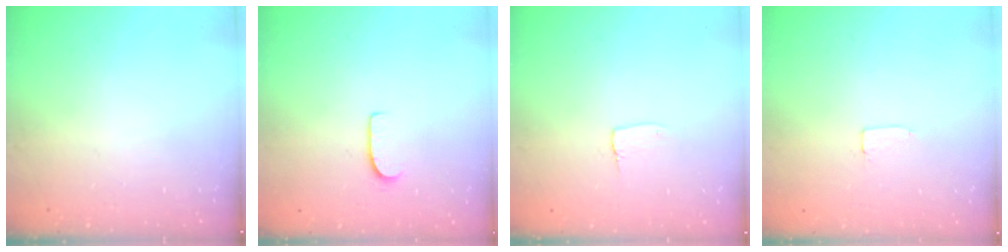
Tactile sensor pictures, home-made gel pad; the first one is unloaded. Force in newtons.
{"total": 5.9, "press": 5.8, "slide": 0.6}
{"total": 3.2, "press": 3.2, "slide": 0.3}
{"total": 1.7, "press": 1.7, "slide": 0.1}